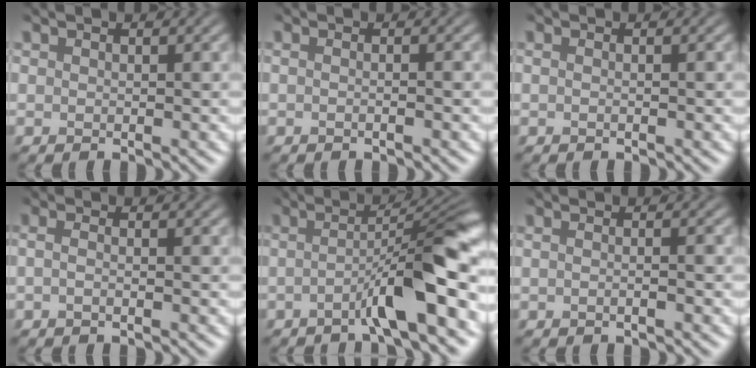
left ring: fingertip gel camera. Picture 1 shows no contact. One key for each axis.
{"total": 1.0, "fx": -0.6, "fy": 0.1, "fz": 0.8, "tx": -0.009, "ty": 0.001, "tz": -0.011}
{"total": 0.0}
{"total": 1.4, "fx": -0.9, "fy": 0.3, "fz": 1.0, "tx": -0.020, "ty": 0.001, "tz": -0.020}
{"total": 6.3, "fx": -2.7, "fy": 0.3, "fz": 5.7, "tx": -0.082, "ty": 0.016, "tz": -0.057}
{"total": 1.3, "fx": -0.9, "fy": 0.1, "fz": 0.9, "tx": -0.012, "ty": 0.002, "tz": -0.015}